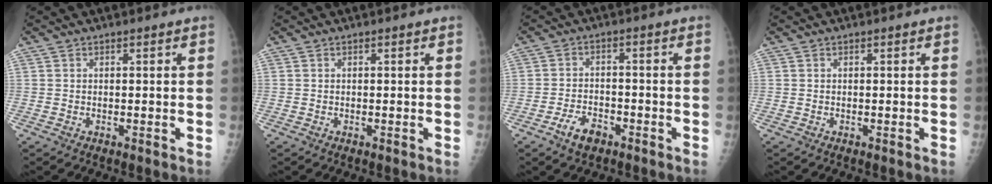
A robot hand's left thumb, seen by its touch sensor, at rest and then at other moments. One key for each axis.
{"total": 0.0}
{"total": 5.4, "fx": -3.5, "fy": 2.9, "fz": 2.9, "tx": -0.049, "ty": 0.025, "tz": -0.059}
{"total": 0.0}